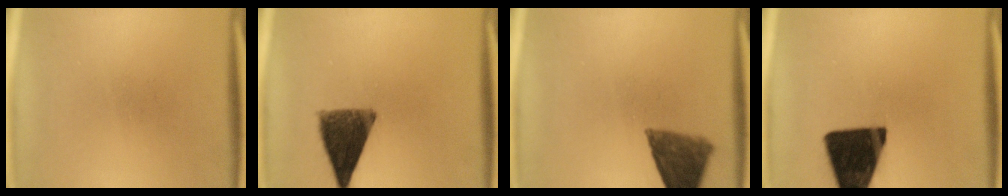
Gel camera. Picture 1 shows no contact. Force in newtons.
{"total": 10.3}
{"total": 9.2}
{"total": 18.3}